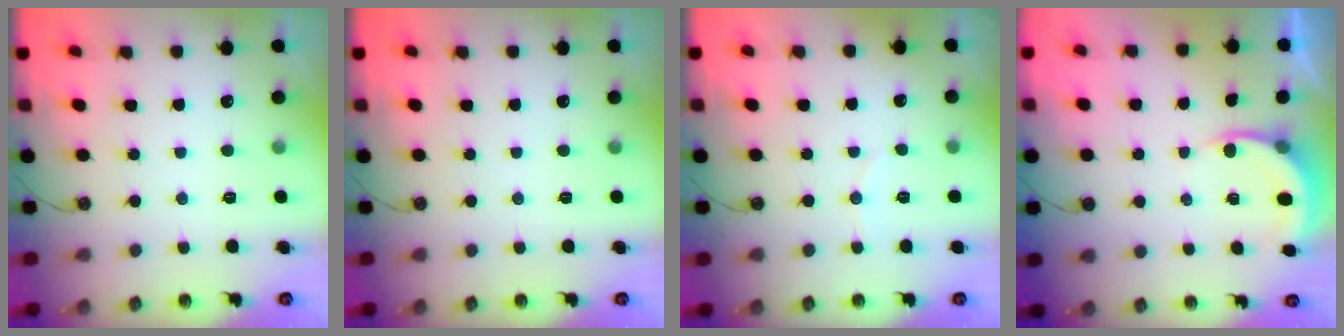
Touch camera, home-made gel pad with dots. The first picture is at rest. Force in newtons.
{"total": 0.0}
{"total": 2.6, "press": 2.6, "slide": 0.2}
{"total": 5.0, "press": 5.0, "slide": 0.4}